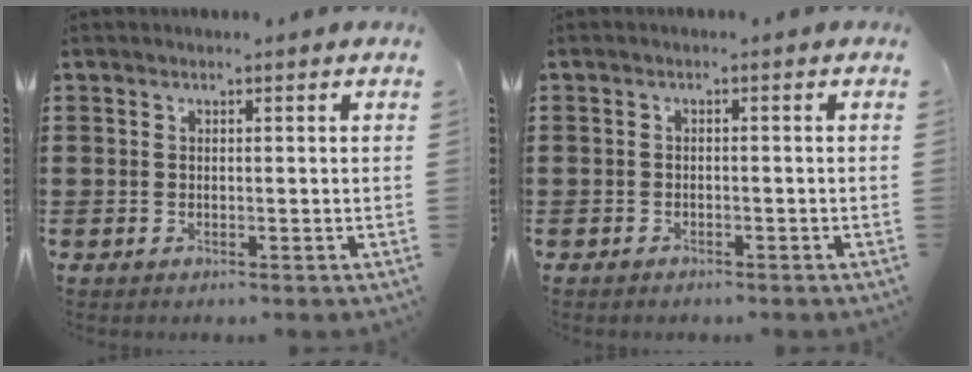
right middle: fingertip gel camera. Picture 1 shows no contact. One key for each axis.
{"total": 1.0, "fx": -0.9, "fy": 0.4, "fz": -0.1, "tx": 0.001, "ty": 0.004, "tz": -0.021}